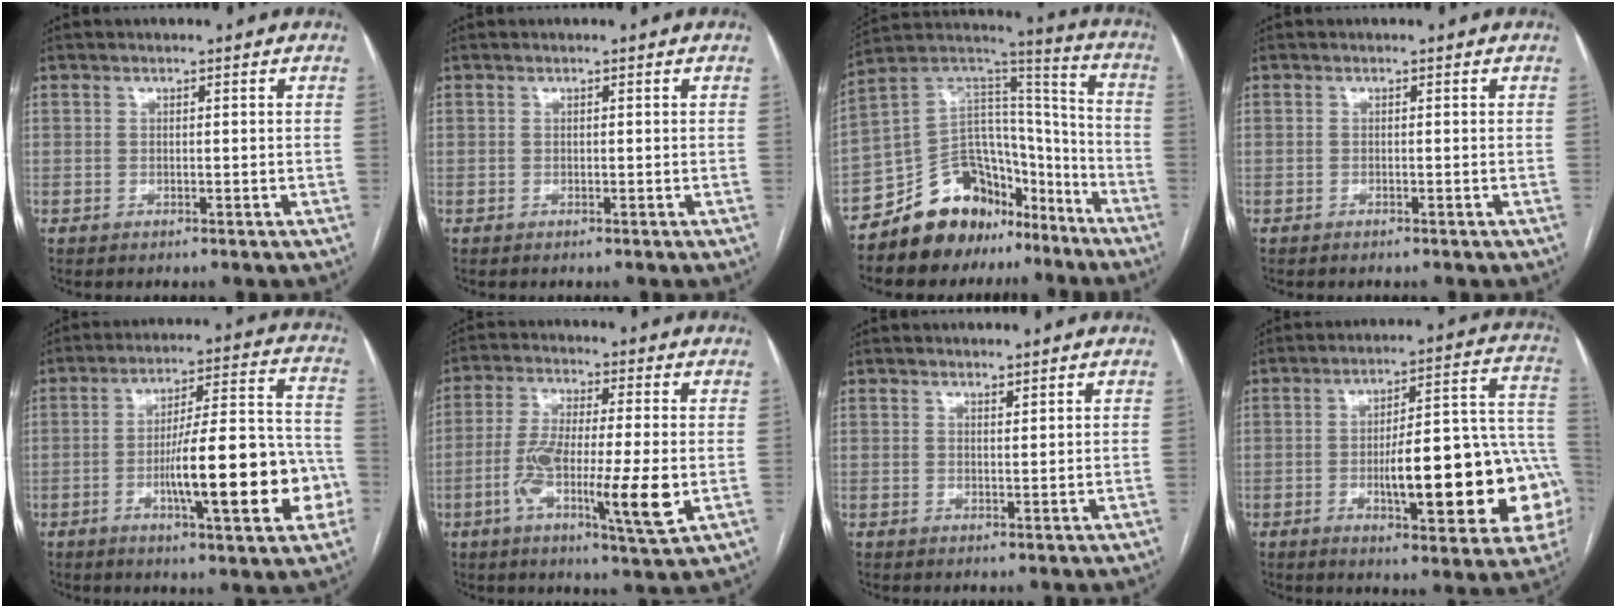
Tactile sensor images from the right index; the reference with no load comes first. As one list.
[{"total": 0.0}, {"total": 17.3, "force": [-13.2, 9.8, 5.6], "torque": [-0.072, 0.099, -0.222]}, {"total": 0.0}, {"total": 17.7, "force": [-5.2, 2.9, 16.7], "torque": [-0.236, 0.022, -0.070]}, {"total": 12.9, "force": [-3.2, 1.2, 12.5], "torque": [-0.225, -0.013, -0.059]}, {"total": 0.9, "force": [0.8, 0.1, 0.3], "torque": [-0.007, -0.004, 0.015]}, {"total": 21.5, "force": [-5.2, 4.8, 20.3], "torque": [-0.202, 0.034, -0.057]}]